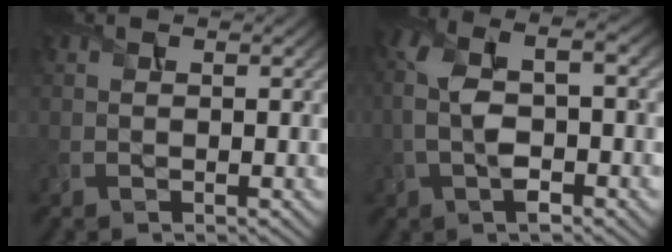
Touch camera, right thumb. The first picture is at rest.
{"total": 8.1, "force": [-1.0, 3.4, 7.3], "torque": [-0.158, 0.006, -0.019]}